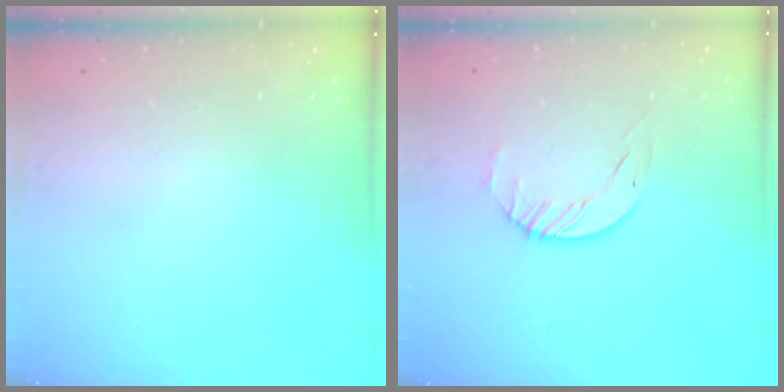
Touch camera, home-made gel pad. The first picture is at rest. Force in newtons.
{"total": 3.5, "press": 3.5, "slide": 0.4}